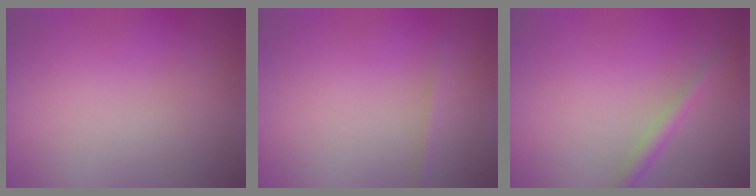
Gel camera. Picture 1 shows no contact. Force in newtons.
{"total": 0.6, "press": 0.6, "slide": 0.0}
{"total": 1.4, "press": 1.4, "slide": 0.1}